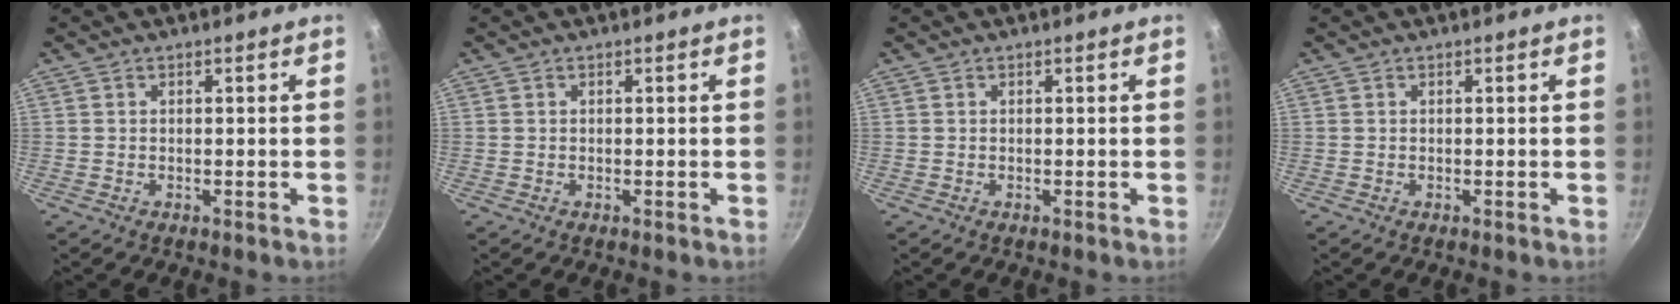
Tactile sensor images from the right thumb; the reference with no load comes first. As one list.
[{"total": 0.0}, {"total": 0.0}, {"total": 0.0}]